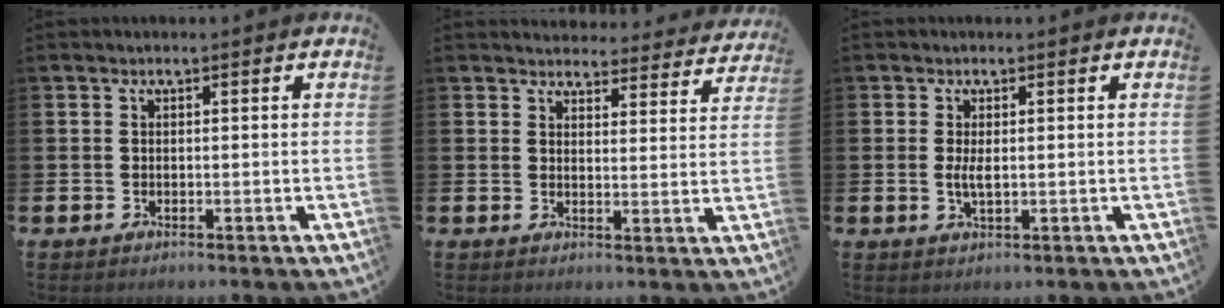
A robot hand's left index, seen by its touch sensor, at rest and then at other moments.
{"total": 4.0, "force": [3.9, 1.0, 0.2], "torque": [-0.002, -0.032, 0.065]}
{"total": 2.0, "force": [0.1, 0.7, 1.9], "torque": [-0.023, -0.005, -0.002]}